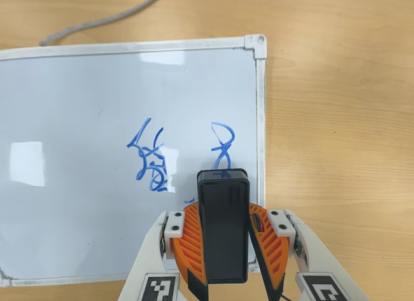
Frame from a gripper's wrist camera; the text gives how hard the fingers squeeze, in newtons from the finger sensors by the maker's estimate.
{"total": 8.6, "left": 8.8, "right": 8.4}